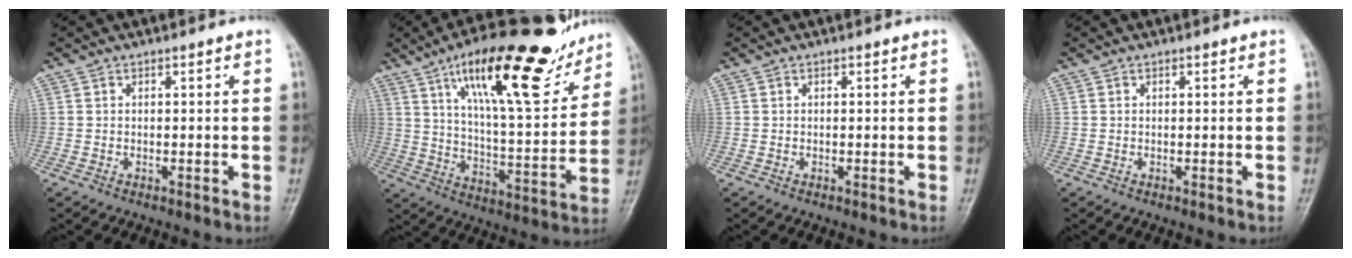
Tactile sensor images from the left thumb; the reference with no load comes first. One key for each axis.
{"total": 24.1, "fx": 14.9, "fy": 7.1, "fz": 17.5, "tx": -0.239, "ty": -0.053, "tz": 0.240}
{"total": 0.0}
{"total": 0.0}